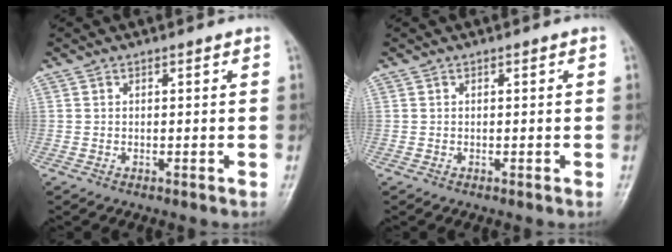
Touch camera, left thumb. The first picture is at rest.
{"total": 0.0}